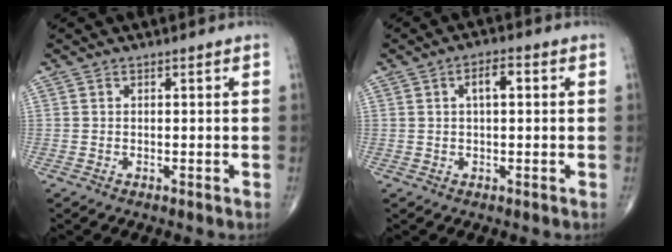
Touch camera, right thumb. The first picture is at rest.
{"total": 4.0, "force": [0.9, 1.7, 3.5], "torque": [-0.051, 0.009, 0.012]}